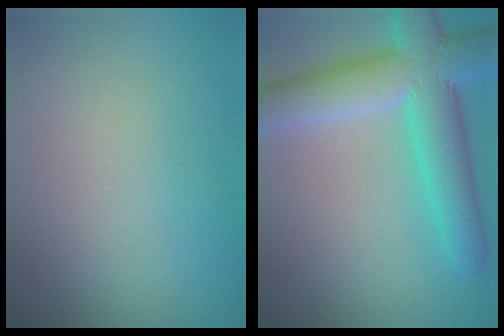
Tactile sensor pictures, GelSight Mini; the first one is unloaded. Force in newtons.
{"total": 9.1, "press": 9.0, "slide": 0.5}